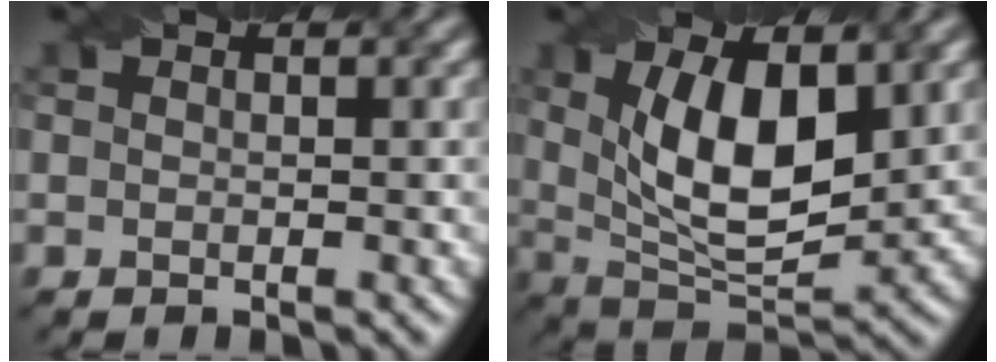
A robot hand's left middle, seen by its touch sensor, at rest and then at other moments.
{"total": 9.0, "force": [2.1, 4.0, 7.8], "torque": [-0.142, -0.004, 0.035]}